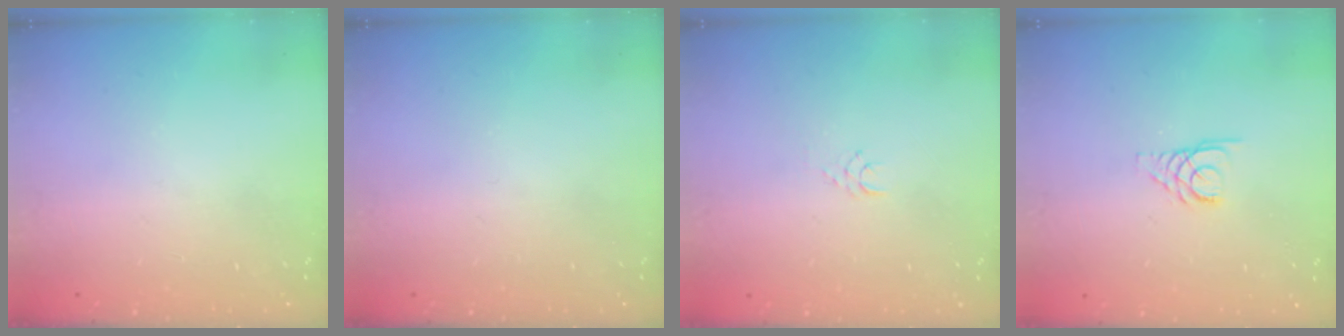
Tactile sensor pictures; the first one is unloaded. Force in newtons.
{"total": 0.0}
{"total": 4.8, "press": 4.8, "slide": 0.3}
{"total": 3.4, "press": 3.3, "slide": 0.3}